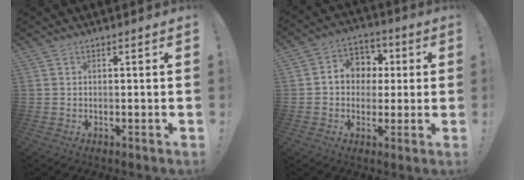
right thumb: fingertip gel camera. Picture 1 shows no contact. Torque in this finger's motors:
{"motor_torque": [1.31, 1.27, 0.69, -0.18, 0.00]}